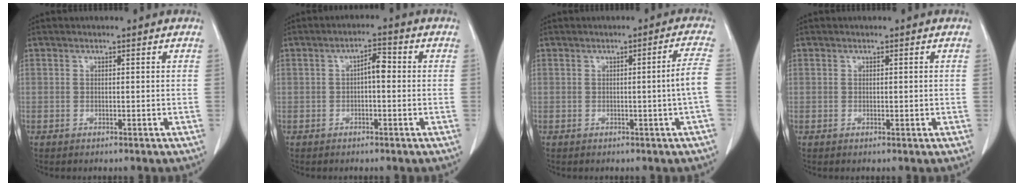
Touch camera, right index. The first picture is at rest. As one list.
[{"total": 3.2, "force": [0.1, 1.1, 3.0], "torque": [-0.049, 0.015, 0.000]}, {"total": 4.0, "force": [-0.6, -0.9, 3.9], "torque": [-0.050, 0.000, -0.008]}, {"total": 0.5, "force": [0.1, 0.4, 0.3], "torque": [-0.006, -0.001, 0.004]}]